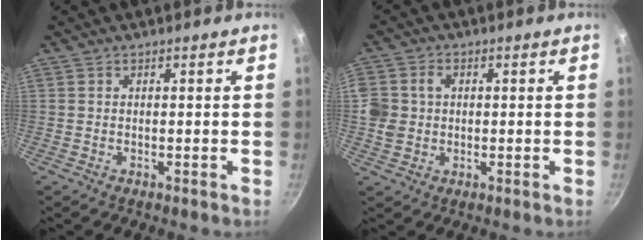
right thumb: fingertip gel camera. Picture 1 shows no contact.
{"total": 6.4, "force": [0.4, 5.5, 3.3], "torque": [-0.058, 0.002, 0.001]}